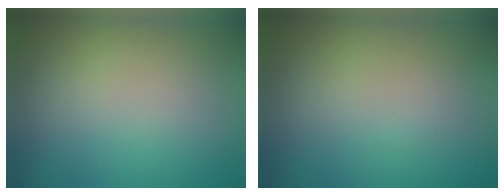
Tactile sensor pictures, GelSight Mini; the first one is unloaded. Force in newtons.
{"total": 0.0}